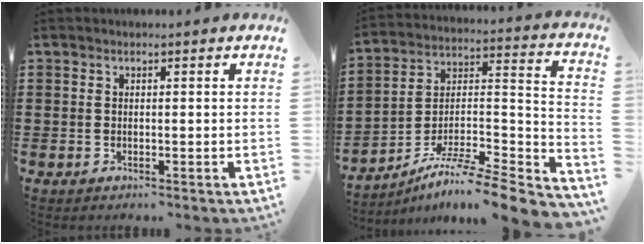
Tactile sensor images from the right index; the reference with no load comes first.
{"total": 8.3, "force": [-6.7, 0.9, 4.8], "torque": [-0.075, 0.001, -0.132]}